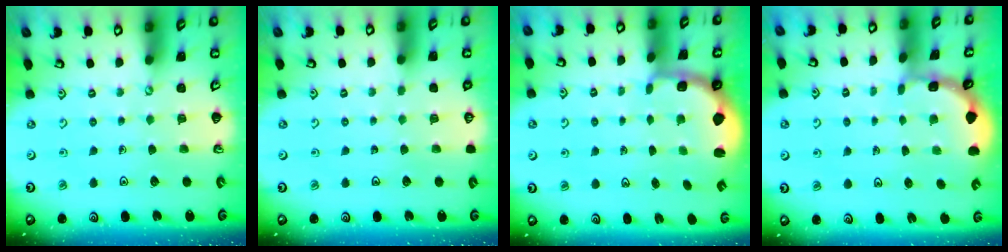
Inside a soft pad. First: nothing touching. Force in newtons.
{"total": 0.0}
{"total": 2.4, "press": 1.1, "slide": 2.2}
{"total": 1.8, "press": 1.8, "slide": 0.2}